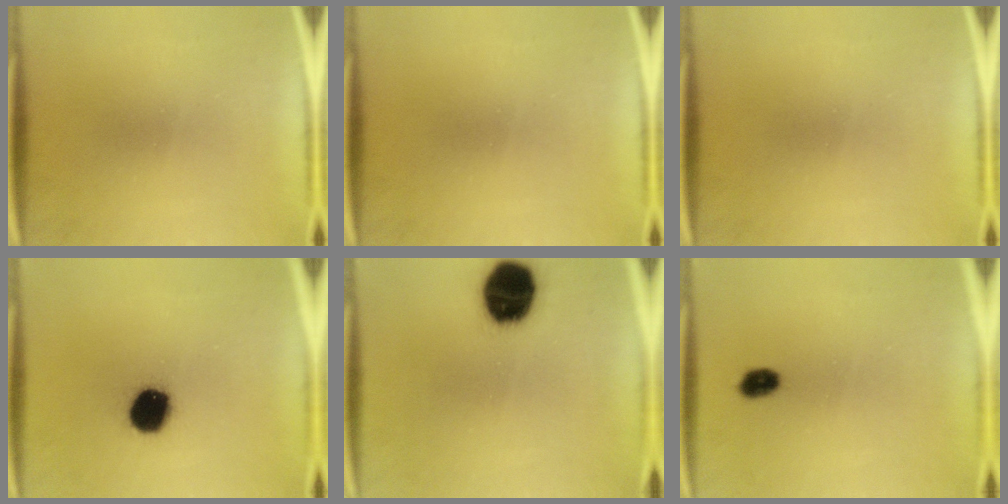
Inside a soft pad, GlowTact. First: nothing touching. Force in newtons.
{"total": 0.0}
{"total": 0.0}
{"total": 11.3}
{"total": 16.1}
{"total": 2.8}